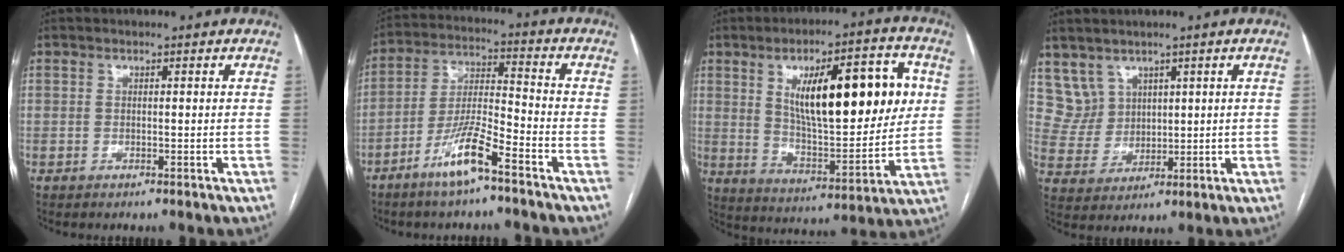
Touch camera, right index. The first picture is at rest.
{"total": 9.5, "force": [-6.1, 0.8, 7.2], "torque": [-0.147, -0.010, -0.120]}
{"total": 20.8, "force": [5.5, 6.2, 19.1], "torque": [-0.294, 0.014, 0.089]}
{"total": 5.6, "force": [3.5, 4.3, 0.1], "torque": [-0.013, 0.020, 0.086]}